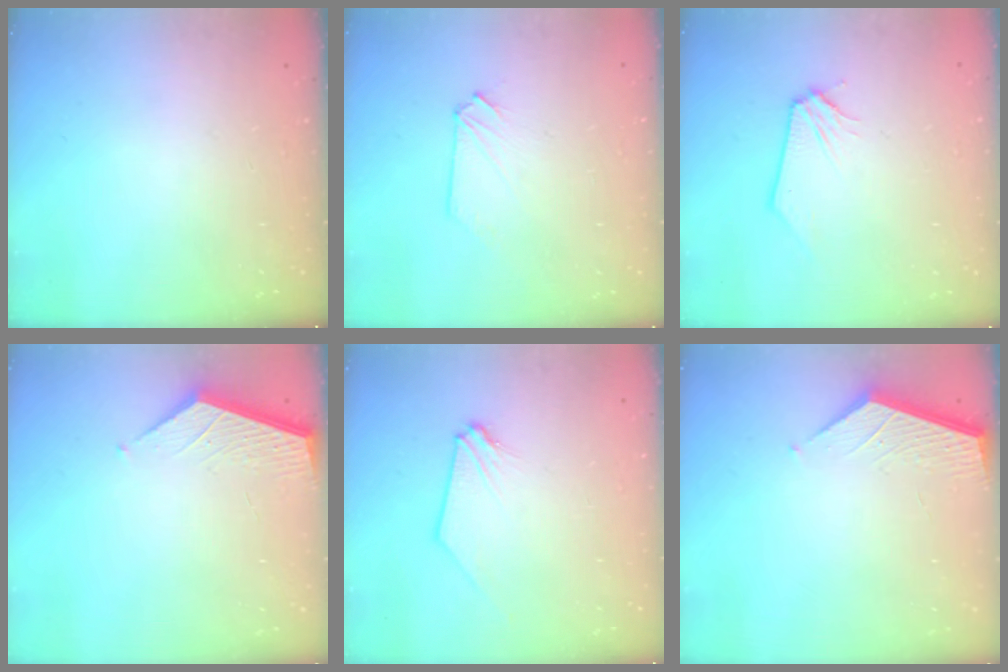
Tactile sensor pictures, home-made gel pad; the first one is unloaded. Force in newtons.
{"total": 0.8, "press": 0.8, "slide": 0.2}
{"total": 0.0}
{"total": 2.2, "press": 2.2, "slide": 0.2}
{"total": 0.0}
{"total": 2.2, "press": 2.2, "slide": 0.2}